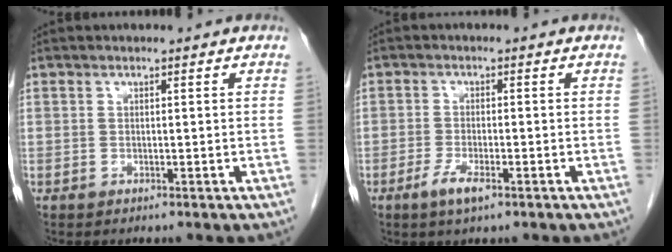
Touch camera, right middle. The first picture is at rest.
{"total": 3.6, "force": [-2.0, 0.8, 2.8], "torque": [-0.062, -0.006, -0.036]}